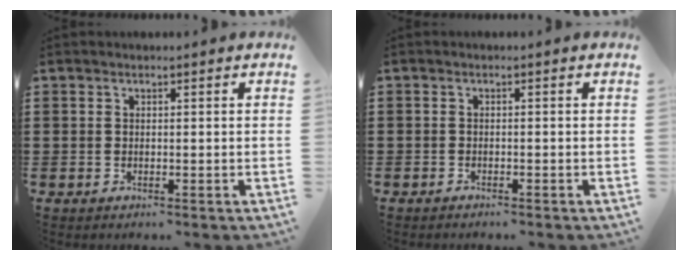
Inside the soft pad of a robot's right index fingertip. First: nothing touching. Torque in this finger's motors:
{"motor_torque": [-0.79, 0.84, -0.14, -0.21]}